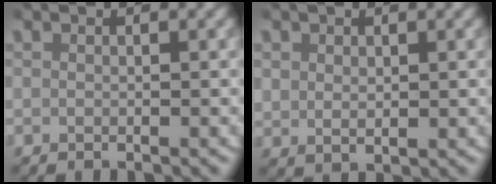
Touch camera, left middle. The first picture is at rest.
{"total": 1.6, "force": [0.8, 1.1, 0.9], "torque": [-0.015, -0.005, 0.025]}